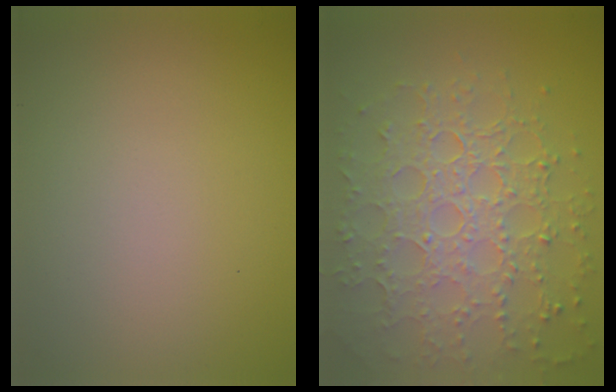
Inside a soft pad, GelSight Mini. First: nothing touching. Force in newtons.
{"total": 8.1, "press": 5.7, "slide": 5.8}